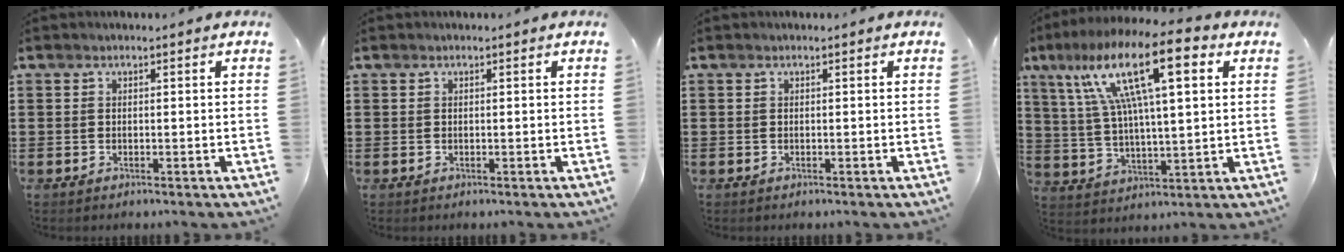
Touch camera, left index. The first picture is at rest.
{"total": 0.0}
{"total": 0.0}
{"total": 17.3, "force": [8.3, 4.1, 14.6], "torque": [-0.285, -0.010, 0.128]}